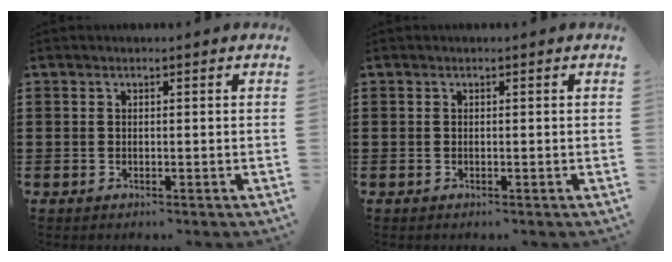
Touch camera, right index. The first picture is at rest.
{"total": 0.0}